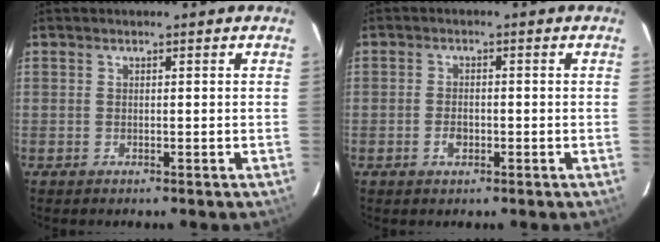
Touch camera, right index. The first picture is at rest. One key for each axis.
{"total": 2.6, "fx": -1.0, "fy": 1.7, "fz": 1.8, "tx": -0.036, "ty": 0.001, "tz": -0.018}